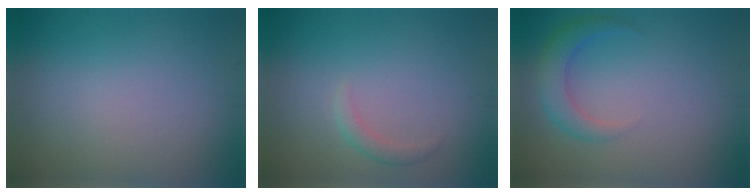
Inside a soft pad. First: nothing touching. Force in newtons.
{"total": 1.2, "press": 1.2, "slide": 0.1}
{"total": 2.9, "press": 2.9, "slide": 0.2}